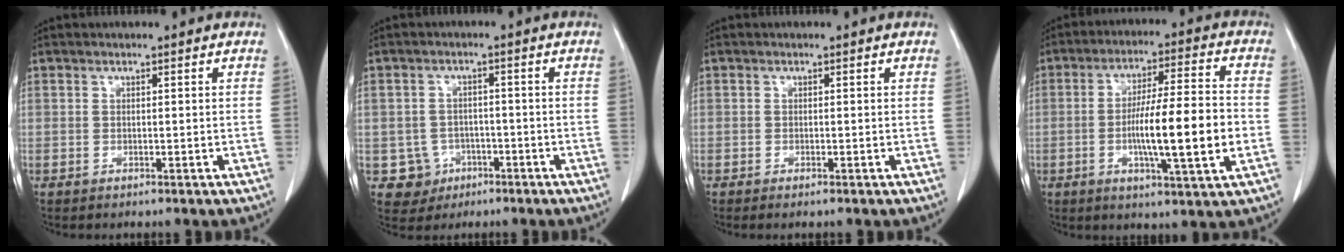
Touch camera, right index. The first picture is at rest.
{"total": 5.0, "force": [-1.5, 4.8, 0.2], "torque": [0.002, 0.012, -0.017]}
{"total": 0.6, "force": [-0.2, 0.1, 0.6], "torque": [-0.016, -0.003, -0.002]}
{"total": 13.9, "force": [-2.5, 0.8, 13.6], "torque": [-0.230, -0.002, -0.043]}